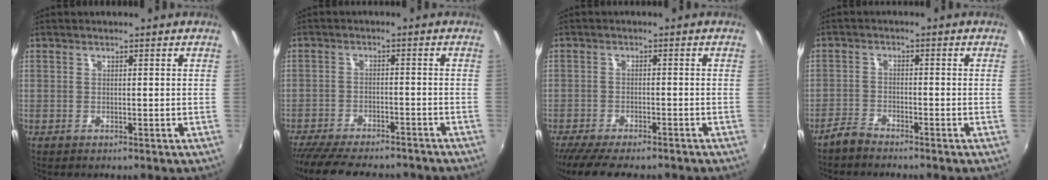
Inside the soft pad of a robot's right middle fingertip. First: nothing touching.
{"total": 15.0, "force": [-12.8, 4.6, 6.5], "torque": [-0.145, -0.024, -0.191]}
{"total": 9.9, "force": [-8.3, 2.6, 4.7], "torque": [-0.113, -0.031, -0.141]}
{"total": 2.9, "force": [-2.8, 0.6, 0.7], "torque": [-0.025, -0.002, -0.056]}